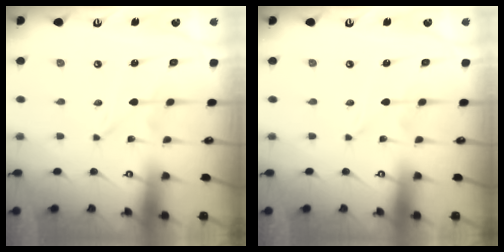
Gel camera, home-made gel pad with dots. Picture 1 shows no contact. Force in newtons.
{"total": 0.0}